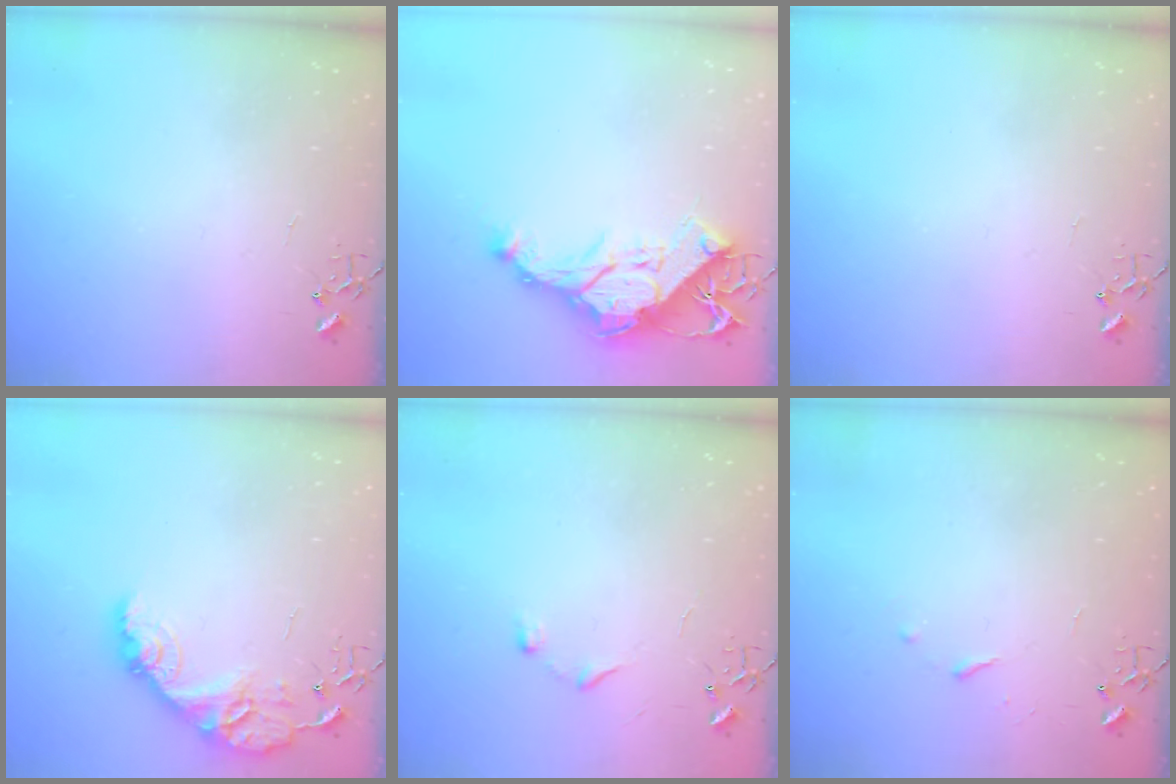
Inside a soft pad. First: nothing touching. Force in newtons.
{"total": 15.6, "press": 15.4, "slide": 2.1}
{"total": 0.0}
{"total": 14.5, "press": 14.5, "slide": 1.0}
{"total": 6.7, "press": 6.7, "slide": 0.7}
{"total": 3.4, "press": 3.3, "slide": 0.6}